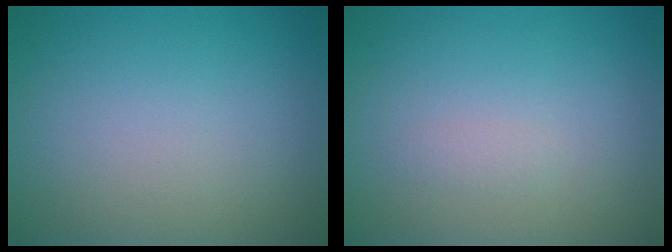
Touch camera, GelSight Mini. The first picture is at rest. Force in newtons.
{"total": 0.6, "press": 0.6, "slide": 0.0}